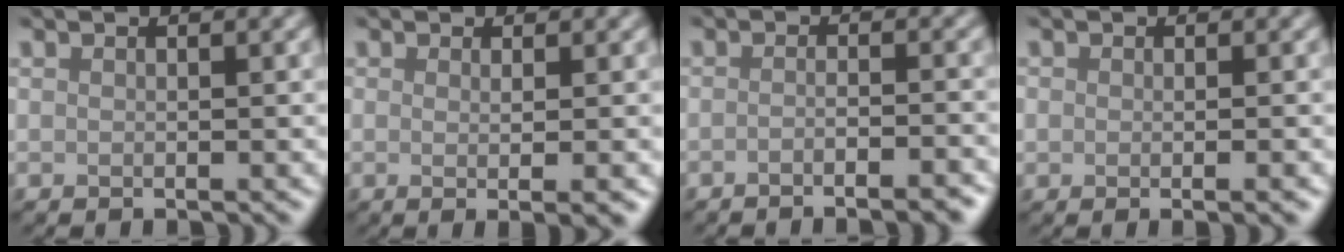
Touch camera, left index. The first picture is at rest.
{"total": 2.7, "force": [-0.1, 0.6, 2.6], "torque": [-0.029, 0.000, -0.004]}
{"total": 4.1, "force": [-2.6, 1.1, 2.9], "torque": [-0.028, 0.007, -0.039]}
{"total": 1.9, "force": [-0.4, 0.6, 1.8], "torque": [-0.016, -0.005, 0.000]}